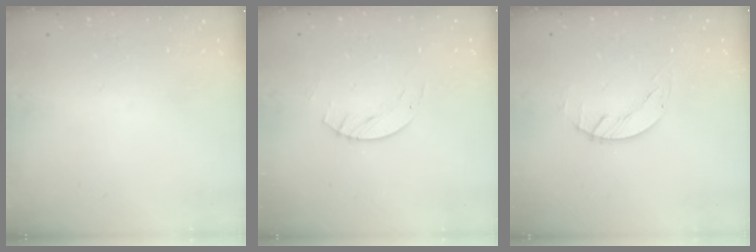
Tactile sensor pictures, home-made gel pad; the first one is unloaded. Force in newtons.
{"total": 5.0, "press": 5.0, "slide": 0.5}
{"total": 1.6, "press": 1.6, "slide": 0.3}